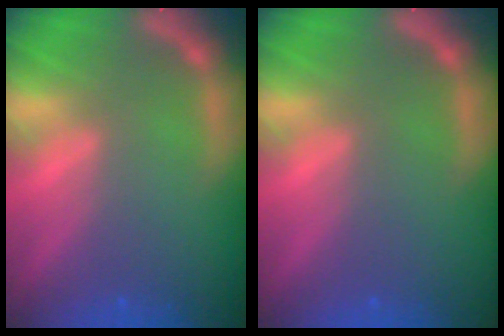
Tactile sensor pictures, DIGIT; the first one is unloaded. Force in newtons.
{"total": 0.0}